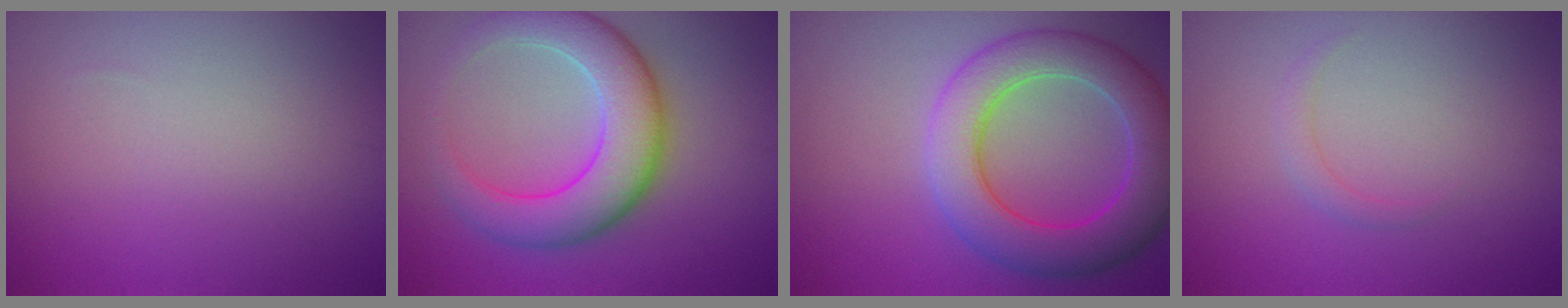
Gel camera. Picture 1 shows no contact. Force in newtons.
{"total": 7.5, "press": 7.5, "slide": 0.3}
{"total": 7.9, "press": 7.9, "slide": 0.3}
{"total": 1.1, "press": 1.1, "slide": 0.1}